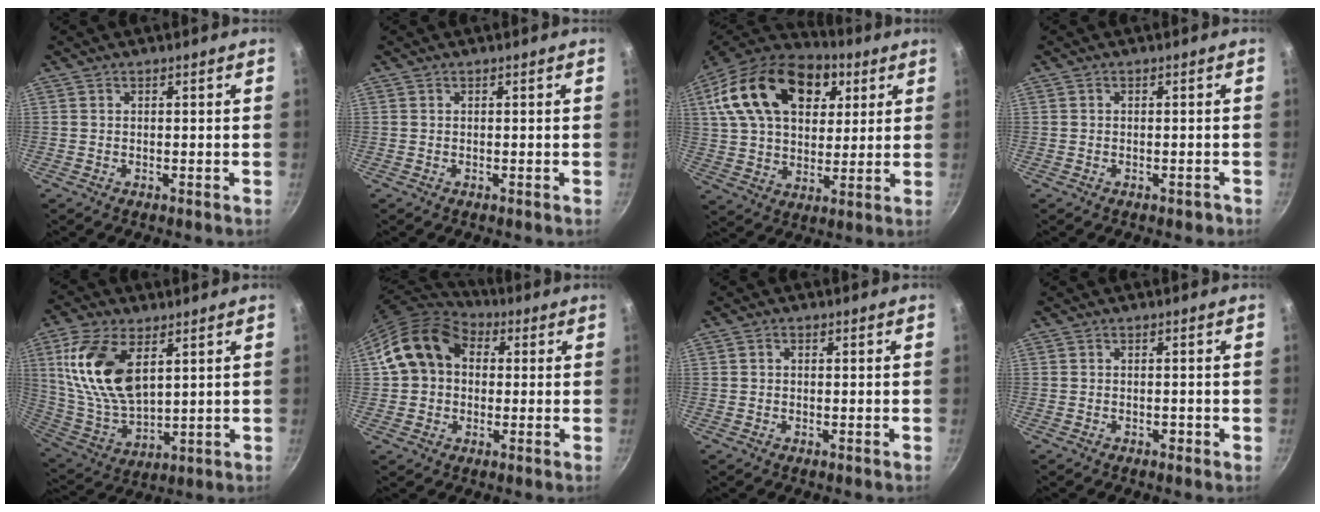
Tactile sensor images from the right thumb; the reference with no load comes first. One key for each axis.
{"total": 0.0}
{"total": 25.3, "fx": 9.6, "fy": 16.2, "fz": 16.9, "tx": -0.278, "ty": 0.004, "tz": 0.157}
{"total": 1.2, "fx": -0.8, "fy": 0.8, "fz": 0.6, "tx": -0.004, "ty": 0.012, "tz": -0.003}
{"total": 17.1, "fx": 5.9, "fy": 9.1, "fz": 13.3, "tx": -0.251, "ty": -0.023, "tz": 0.126}
{"total": 14.5, "fx": 2.5, "fy": 11.6, "fz": 8.4, "tx": -0.128, "ty": 0.031, "tz": 0.029}
{"total": 1.0, "fx": 0.1, "fy": 0.9, "fz": 0.6, "tx": -0.009, "ty": 0.006, "tz": 0.002}
{"total": 0.9, "fx": -0.4, "fy": 0.6, "fz": 0.5, "tx": -0.007, "ty": 0.004, "tz": -0.006}